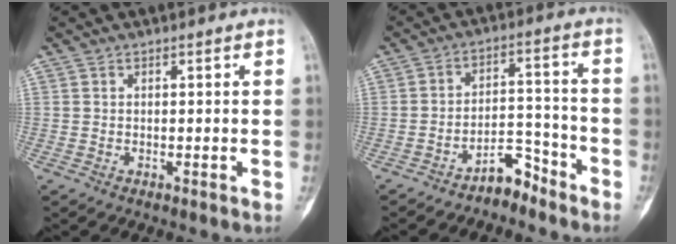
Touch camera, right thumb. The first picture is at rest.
{"total": 6.0, "force": [-5.1, 2.5, 1.9], "torque": [-0.011, 0.072, -0.089]}